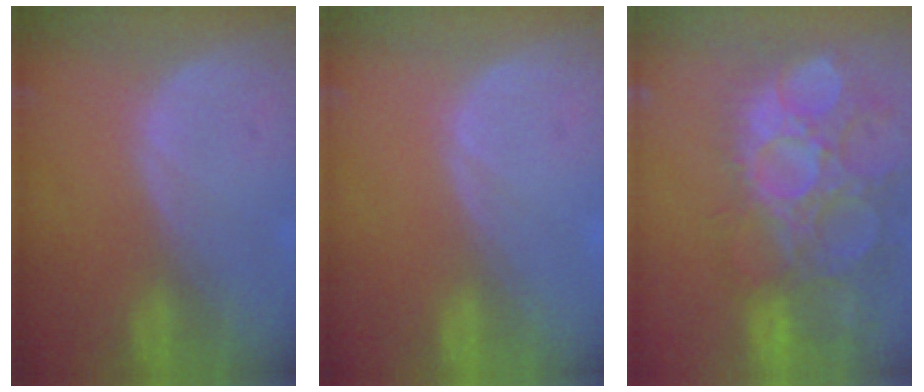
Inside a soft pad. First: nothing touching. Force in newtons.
{"total": 0.0}
{"total": 15.1, "press": 12.6, "slide": 8.4}